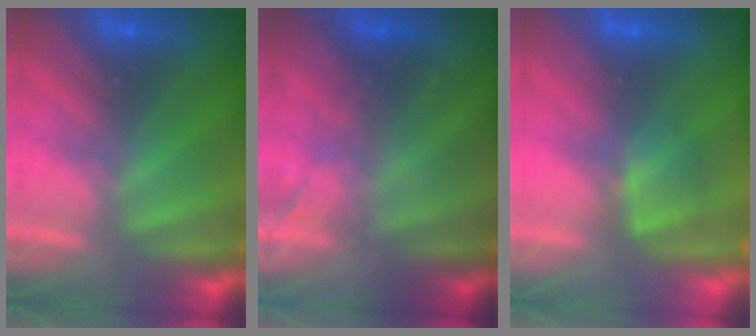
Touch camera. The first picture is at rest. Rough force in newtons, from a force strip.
{"total": 2.3}
{"total": 4.6}